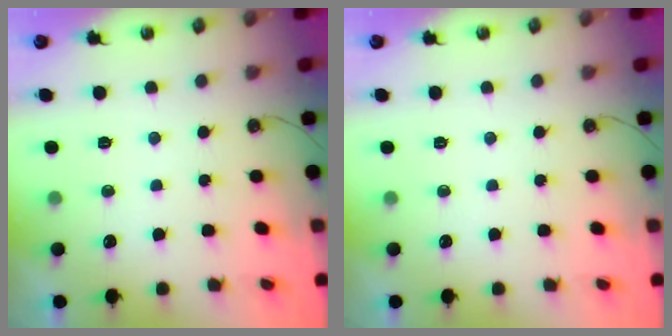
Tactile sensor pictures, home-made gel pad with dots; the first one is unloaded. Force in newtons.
{"total": 0.0}